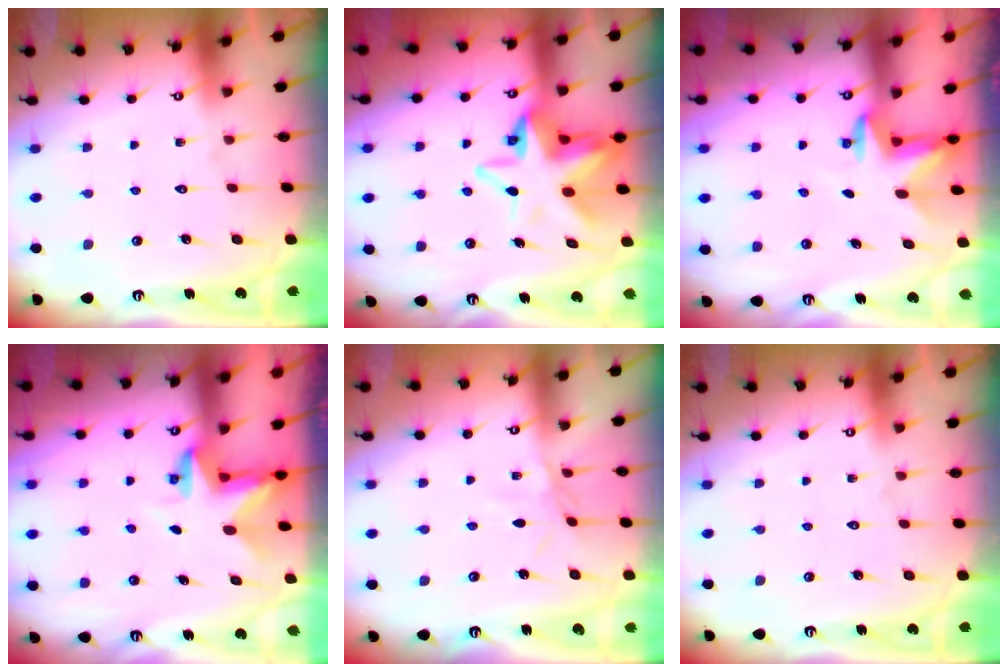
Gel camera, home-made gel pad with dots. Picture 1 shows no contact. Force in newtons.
{"total": 11.4, "press": 11.3, "slide": 1.3}
{"total": 3.0, "press": 2.9, "slide": 0.7}
{"total": 3.0, "press": 3.0, "slide": 0.2}
{"total": 3.7, "press": 3.7, "slide": 0.1}
{"total": 0.0}